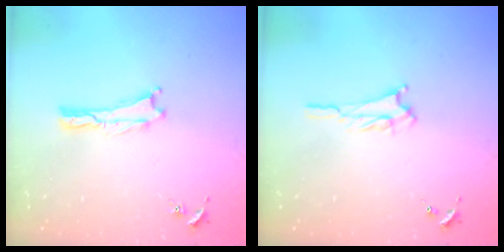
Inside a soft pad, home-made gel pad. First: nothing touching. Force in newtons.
{"total": 1.7, "press": 1.6, "slide": 0.3}